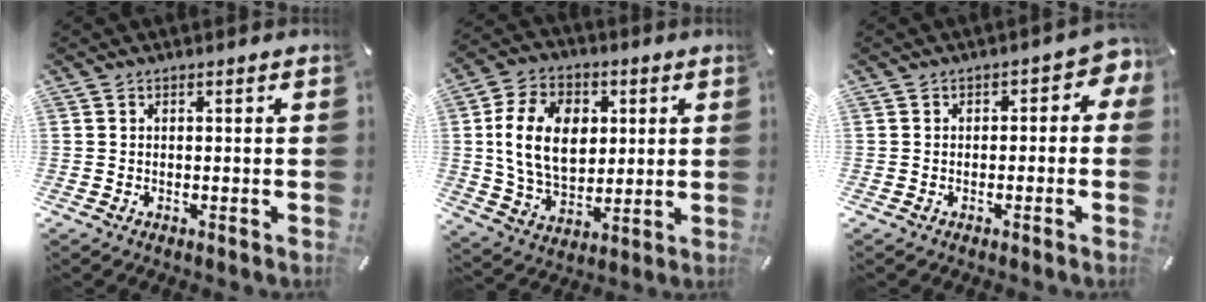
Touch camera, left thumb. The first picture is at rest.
{"total": 15.4, "force": [2.6, 11.4, 10.1], "torque": [-0.203, 0.018, 0.048]}
{"total": 3.2, "force": [-0.8, 2.2, 2.2], "torque": [-0.027, 0.009, -0.021]}